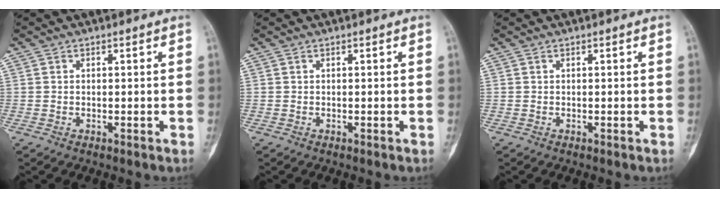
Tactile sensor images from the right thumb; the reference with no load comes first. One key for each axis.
{"total": 0.0}
{"total": 0.0}